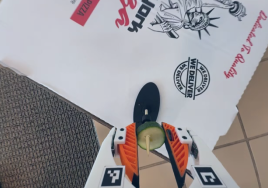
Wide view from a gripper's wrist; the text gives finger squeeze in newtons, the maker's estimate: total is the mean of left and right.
{"total": 7.6, "left": 7.4, "right": 7.9}